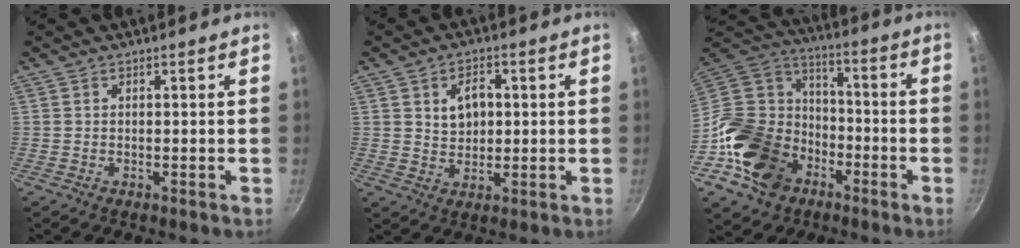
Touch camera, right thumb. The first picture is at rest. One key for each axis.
{"total": 6.0, "fx": 1.3, "fy": 4.3, "fz": 4.0, "tx": -0.045, "ty": 0.000, "tz": 0.024}
{"total": 21.6, "fx": -9.1, "fy": 16.3, "fz": 10.8, "tx": -0.182, "ty": 0.064, "tz": -0.161}